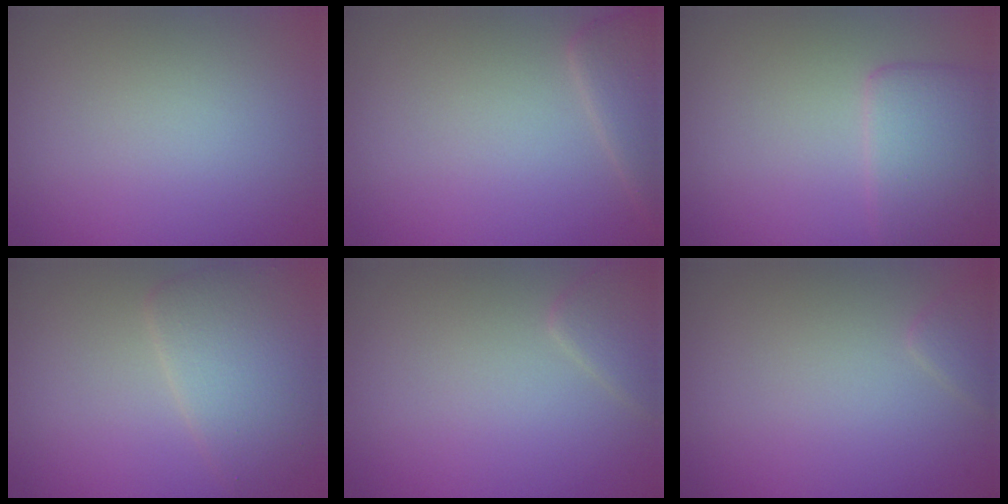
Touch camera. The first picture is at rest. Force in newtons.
{"total": 2.8, "press": 2.8, "slide": 0.2}
{"total": 3.4, "press": 3.4, "slide": 0.4}
{"total": 4.6, "press": 4.6, "slide": 0.2}
{"total": 1.9, "press": 1.9, "slide": 0.1}
{"total": 1.1, "press": 1.1, "slide": 0.1}